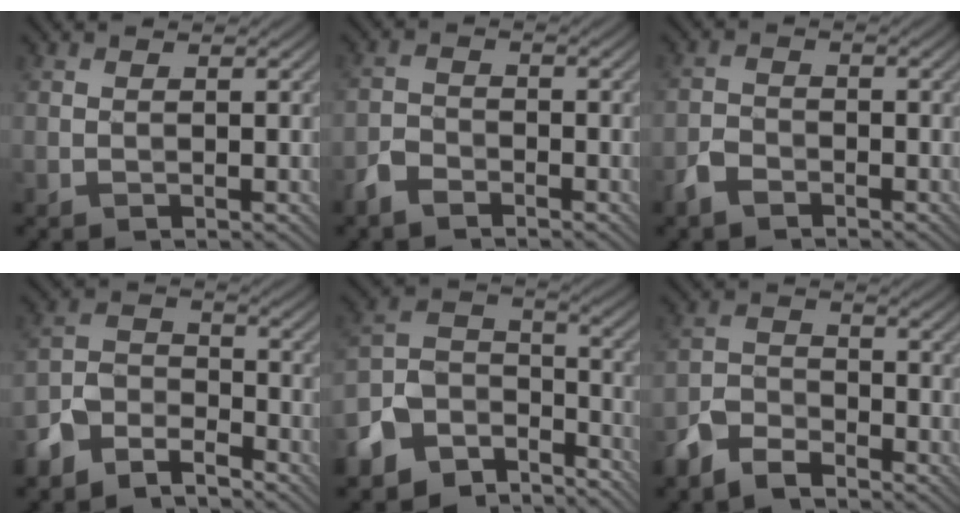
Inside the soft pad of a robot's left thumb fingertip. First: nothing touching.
{"total": 3.2, "force": [-2.6, 1.5, 1.2], "torque": [-0.027, -0.003, -0.063]}
{"total": 2.9, "force": [-2.2, 1.5, 1.2], "torque": [-0.026, -0.002, -0.055]}
{"total": 7.0, "force": [-5.6, 3.4, 2.6], "torque": [-0.054, -0.001, -0.125]}
{"total": 11.4, "force": [-8.0, 6.8, 4.6], "torque": [-0.102, -0.014, -0.147]}
{"total": 6.0, "force": [-4.7, 2.7, 2.5], "torque": [-0.053, -0.004, -0.108]}